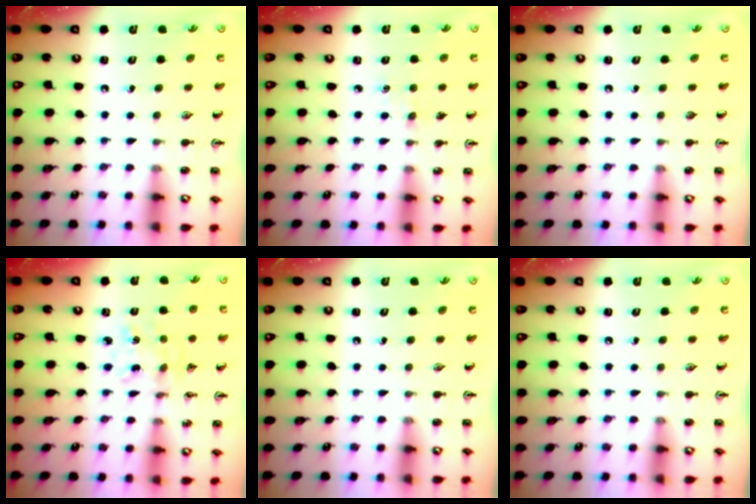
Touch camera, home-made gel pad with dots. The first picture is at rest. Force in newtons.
{"total": 1.1, "press": 1.1, "slide": 0.2}
{"total": 0.0}
{"total": 1.8, "press": 1.8, "slide": 0.1}
{"total": 0.0}
{"total": 0.0}